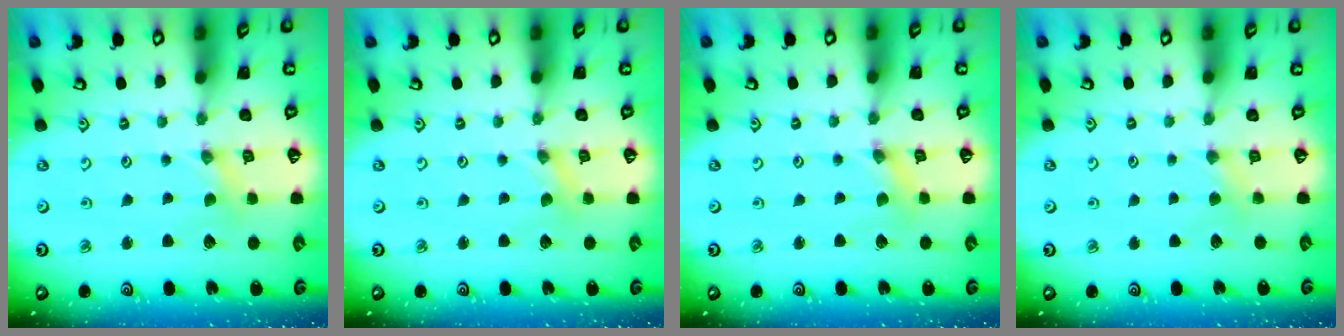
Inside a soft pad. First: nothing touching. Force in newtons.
{"total": 0.0}
{"total": 1.4, "press": 1.4, "slide": 0.0}
{"total": 2.5, "press": 2.5, "slide": 0.3}